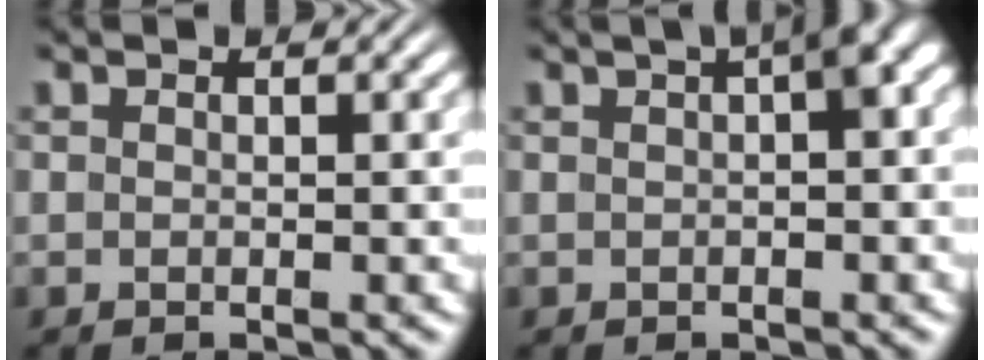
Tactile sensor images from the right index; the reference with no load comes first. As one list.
[{"total": 4.8, "force": [1.6, 1.6, 4.2], "torque": [-0.044, 0.027, 0.014]}]